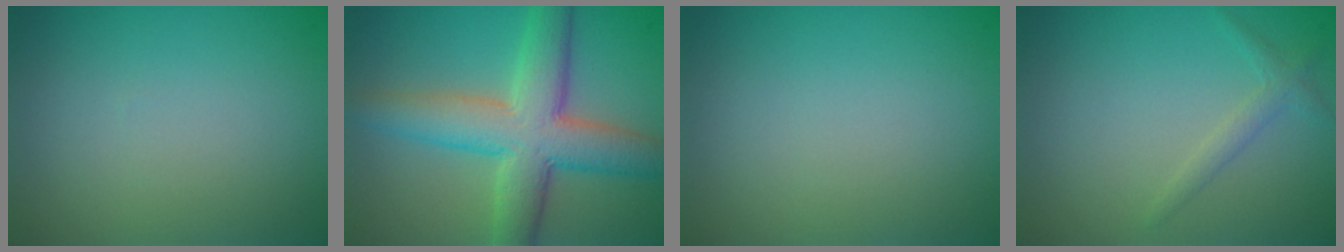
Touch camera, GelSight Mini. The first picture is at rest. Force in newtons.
{"total": 8.1, "press": 8.1, "slide": 0.4}
{"total": 0.0}
{"total": 1.3, "press": 1.3, "slide": 0.0}